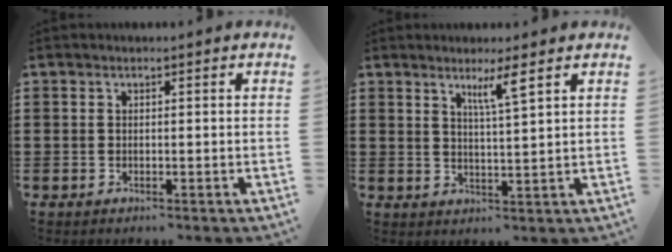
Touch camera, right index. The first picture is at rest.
{"total": 3.9, "force": [2.6, -0.1, 2.9], "torque": [-0.054, -0.004, 0.041]}